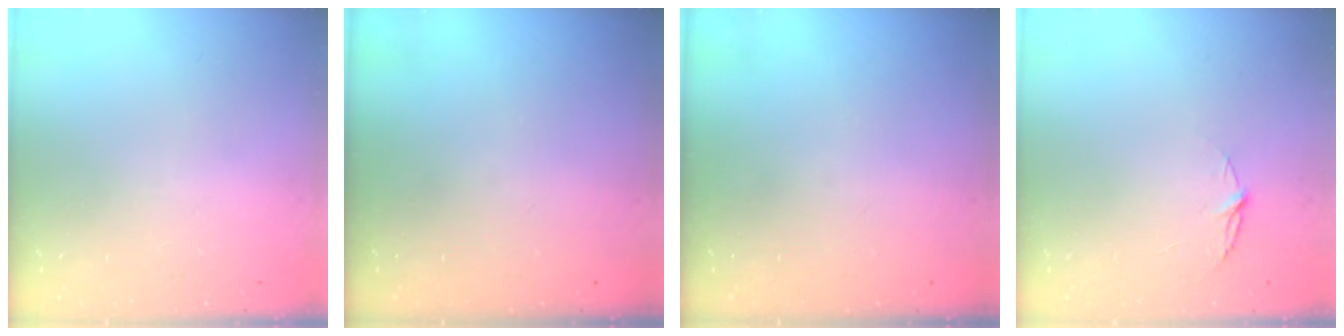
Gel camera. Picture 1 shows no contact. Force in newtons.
{"total": 0.0}
{"total": 0.0}
{"total": 4.8, "press": 4.8, "slide": 0.5}